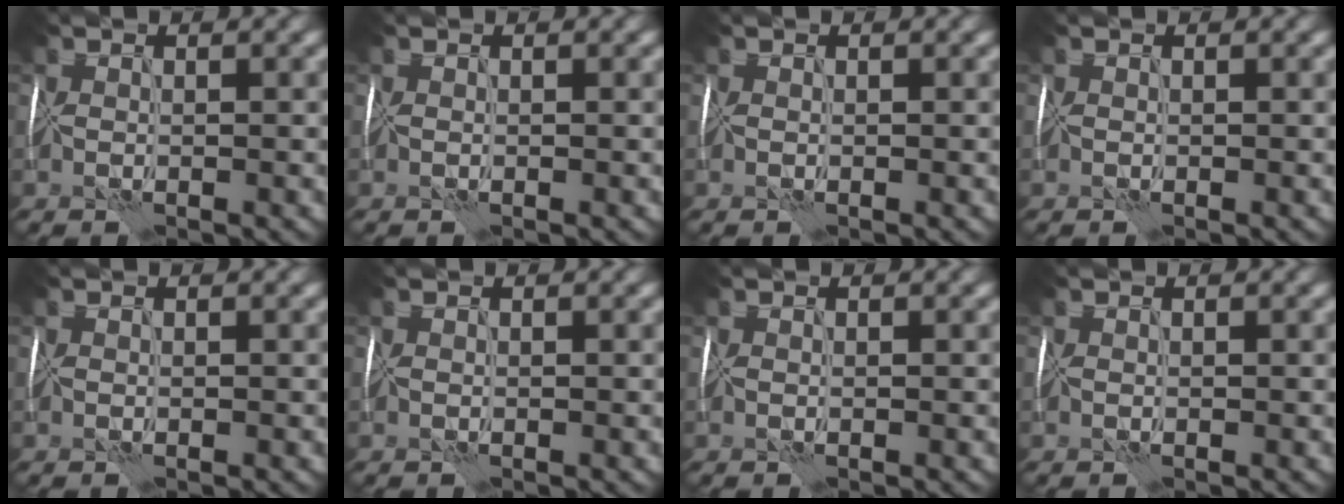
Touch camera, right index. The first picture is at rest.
{"total": 0.0}
{"total": 0.0}
{"total": 0.0}
{"total": 0.0}
{"total": 0.0}
{"total": 0.0}
{"total": 0.0}